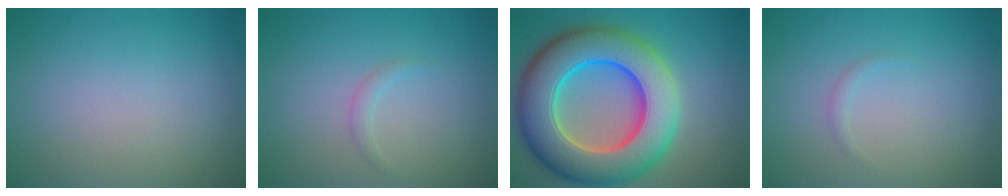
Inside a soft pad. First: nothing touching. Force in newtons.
{"total": 0.9, "press": 0.9, "slide": 0.0}
{"total": 13.2, "press": 13.1, "slide": 2.1}
{"total": 0.6, "press": 0.6, "slide": 0.0}